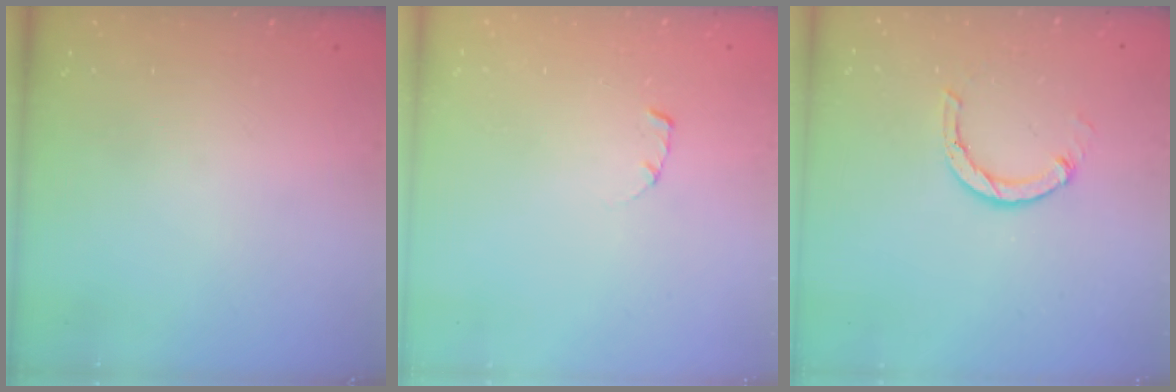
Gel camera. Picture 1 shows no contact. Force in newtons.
{"total": 1.7, "press": 1.7, "slide": 0.2}
{"total": 4.4, "press": 4.3, "slide": 0.5}